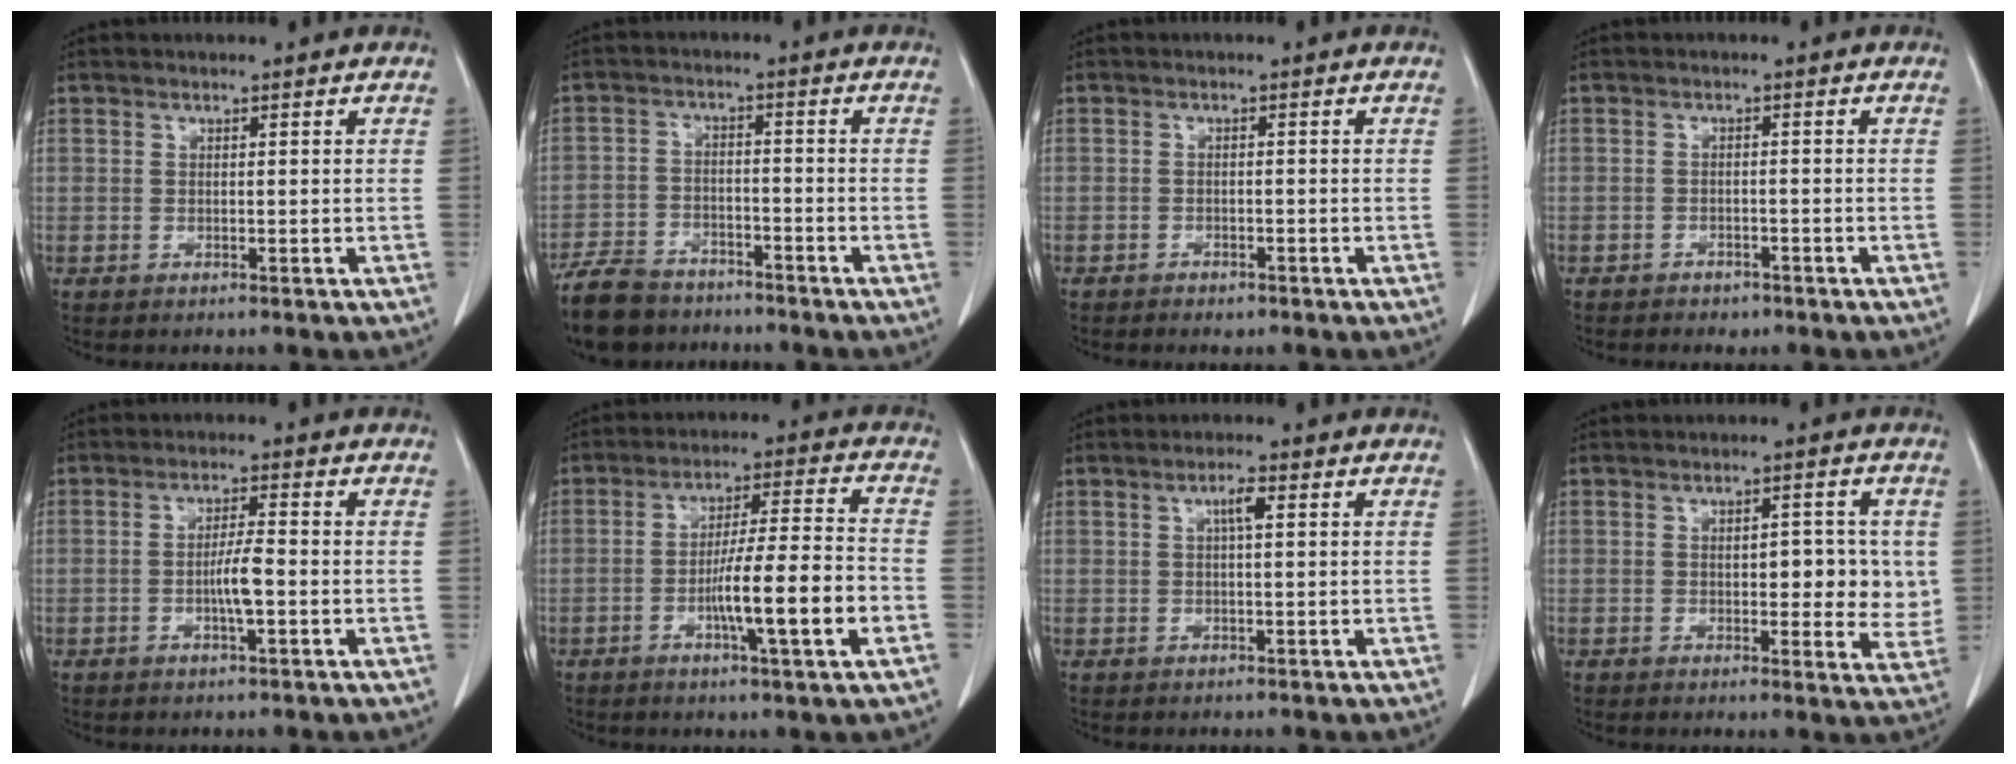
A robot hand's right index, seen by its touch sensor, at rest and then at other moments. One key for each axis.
{"total": 10.4, "fx": -8.6, "fy": 4.7, "fz": 3.5, "tx": -0.069, "ty": -0.011, "tz": -0.144}
{"total": 1.8, "fx": -1.4, "fy": 1.0, "fz": 0.6, "tx": -0.009, "ty": 0.003, "tz": -0.017}
{"total": 2.9, "fx": -2.3, "fy": 1.6, "fz": 0.7, "tx": -0.014, "ty": 0.004, "tz": -0.026}
{"total": 4.2, "fx": -1.0, "fy": 0.4, "fz": 4.1, "tx": -0.077, "ty": -0.001, "tz": -0.018}
{"total": 11.8, "fx": -3.8, "fy": 0.1, "fz": 11.2, "tx": -0.184, "ty": 0.000, "tz": -0.063}
{"total": 2.3, "fx": 0.7, "fy": 0.3, "fz": 2.2, "tx": -0.039, "ty": 0.004, "tz": 0.011}
{"total": 7.5, "fx": 0.7, "fy": 3.4, "fz": 6.6, "tx": -0.071, "ty": -0.001, "tz": 0.010}